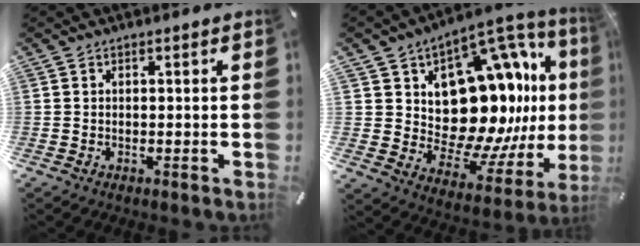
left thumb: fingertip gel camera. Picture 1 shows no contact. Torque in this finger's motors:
{"motor_torque": [2.50, 2.50, 0.82, 0.26, 0.14]}